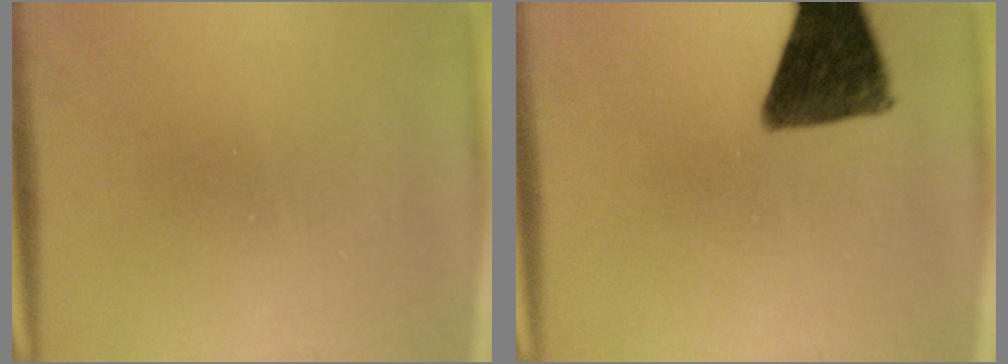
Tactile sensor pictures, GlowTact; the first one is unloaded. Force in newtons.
{"total": 12.5}